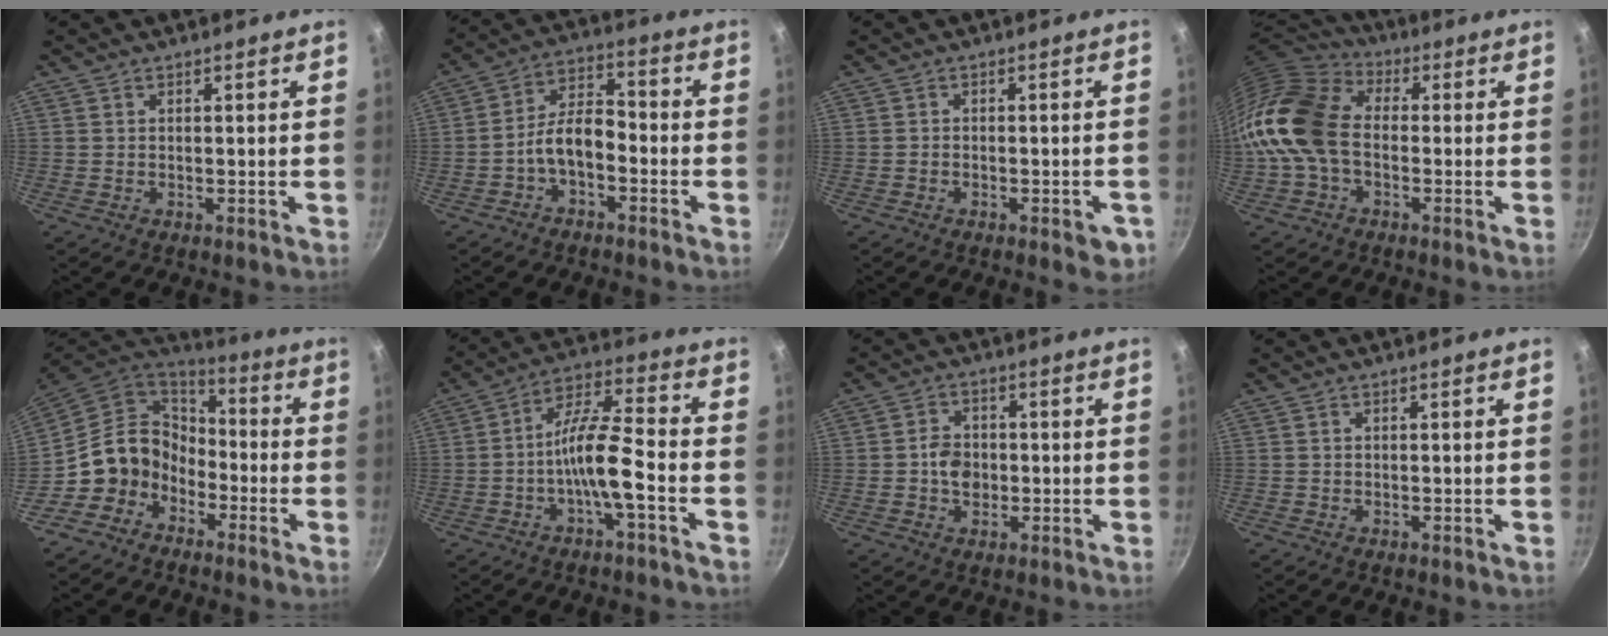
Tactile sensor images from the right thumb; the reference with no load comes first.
{"total": 7.9, "force": [-3.2, 4.2, 5.8], "torque": [-0.092, 0.049, -0.065]}
{"total": 4.2, "force": [-2.0, 1.8, 3.2], "torque": [-0.031, 0.009, -0.021]}
{"total": 16.2, "force": [-1.4, 11.4, 11.4], "torque": [-0.205, 0.036, -0.045]}
{"total": 11.7, "force": [-4.9, 9.8, 4.1], "torque": [-0.033, 0.064, -0.108]}
{"total": 10.7, "force": [-3.6, 2.3, 9.9], "torque": [-0.179, 0.044, -0.071]}
{"total": 5.2, "force": [-0.6, 4.1, 3.1], "torque": [-0.031, 0.008, -0.014]}
{"total": 0.0}